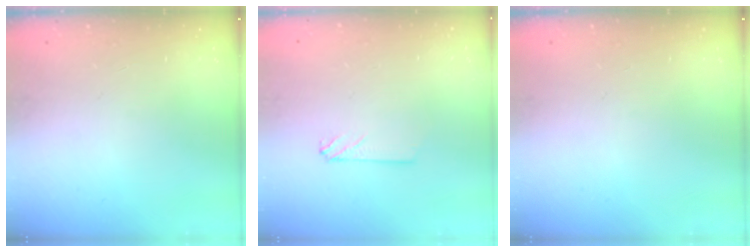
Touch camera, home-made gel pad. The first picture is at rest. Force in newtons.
{"total": 2.2, "press": 2.2, "slide": 0.3}
{"total": 0.0}